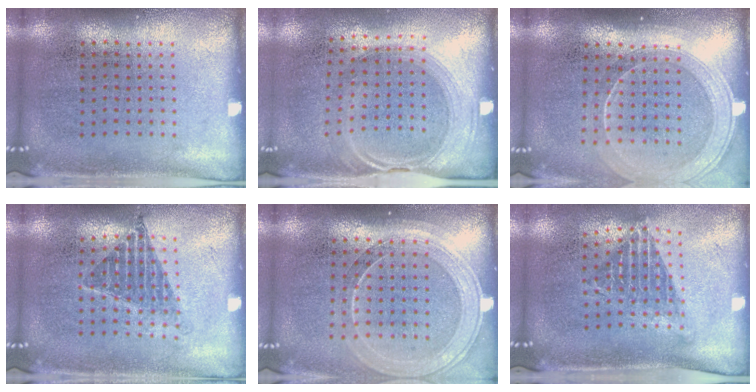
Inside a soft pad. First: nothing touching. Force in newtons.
{"total": 1.5, "press": 1.3, "slide": 0.7}
{"total": 1.9, "press": 1.7, "slide": 0.9}
{"total": 1.1, "press": 1.0, "slide": 0.6}
{"total": 1.7, "press": 1.6, "slide": 0.7}
{"total": 1.3, "press": 1.0, "slide": 0.9}